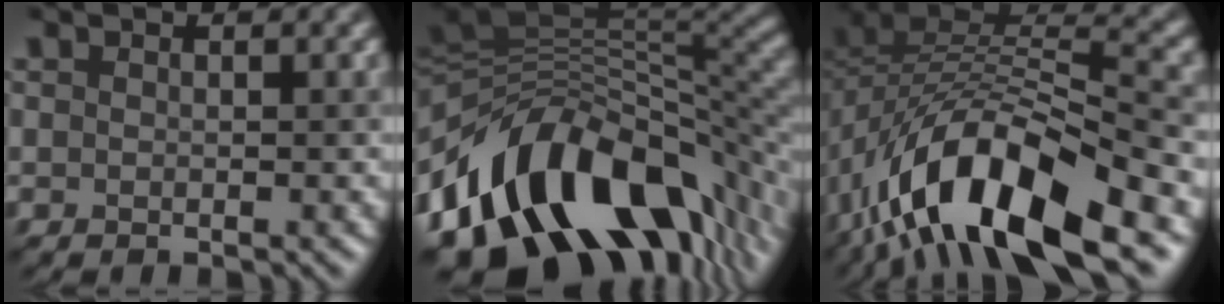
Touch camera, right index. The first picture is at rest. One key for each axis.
{"total": 14.6, "fx": -4.8, "fy": 8.9, "fz": 10.5, "tx": -0.158, "ty": 0.020, "tz": -0.079}
{"total": 13.6, "fx": -7.2, "fy": 5.8, "fz": 10.0, "tx": -0.179, "ty": 0.006, "tz": -0.135}